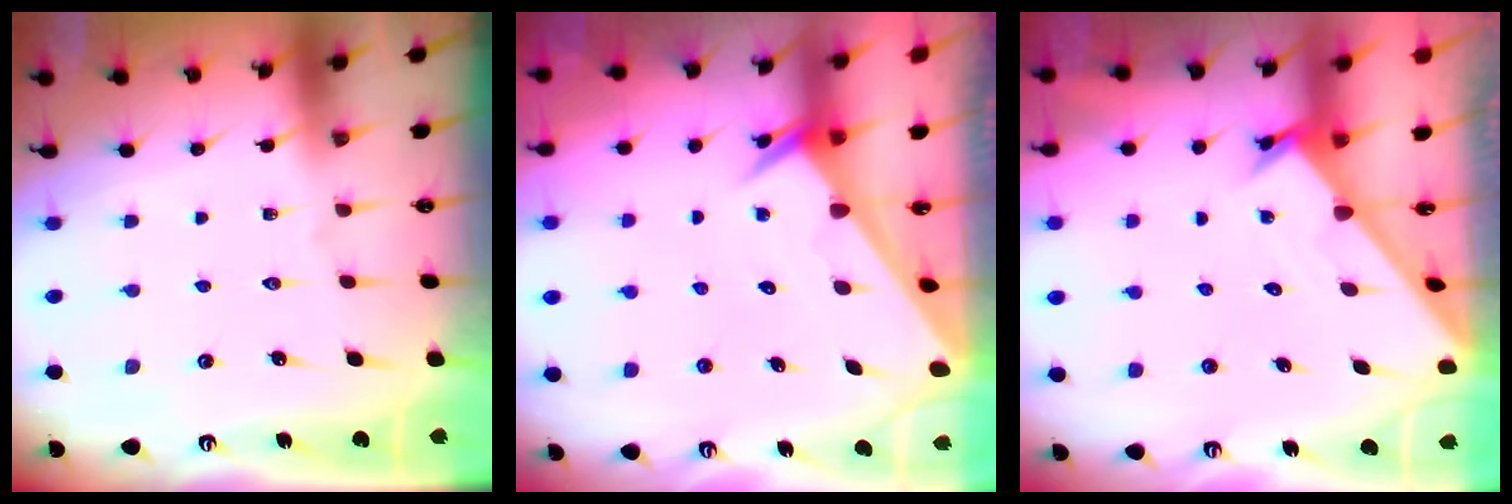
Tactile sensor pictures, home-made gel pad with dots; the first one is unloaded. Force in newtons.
{"total": 2.4, "press": 2.4, "slide": 0.0}
{"total": 1.7, "press": 1.7, "slide": 0.1}